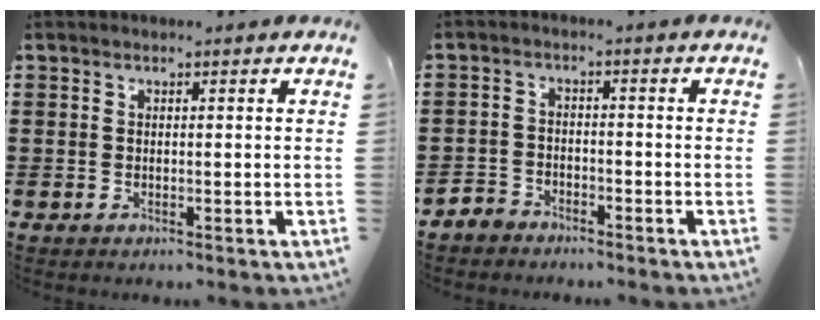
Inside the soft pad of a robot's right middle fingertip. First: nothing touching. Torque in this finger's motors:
{"motor_torque": [0.15, 0.26, -0.04, -0.01]}